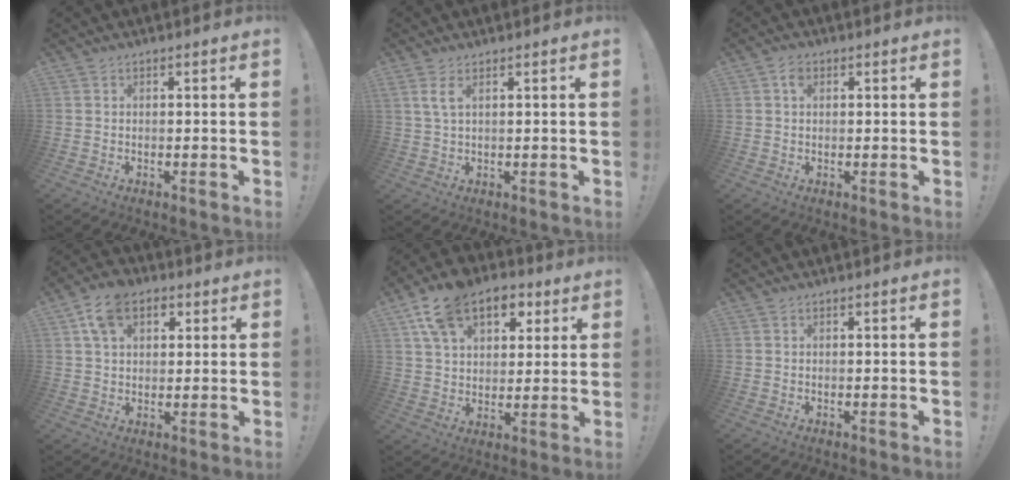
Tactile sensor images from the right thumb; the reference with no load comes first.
{"total": 3.7, "force": [1.8, 1.2, 3.0], "torque": [-0.053, -0.001, 0.032]}
{"total": 2.7, "force": [1.1, 1.9, 1.6], "torque": [-0.020, 0.000, 0.017]}
{"total": 10.9, "force": [4.9, 7.4, 6.3], "torque": [-0.102, 0.003, 0.092]}
{"total": 16.3, "force": [8.5, 10.6, 8.9], "torque": [-0.142, -0.036, 0.156]}
{"total": 0.0}